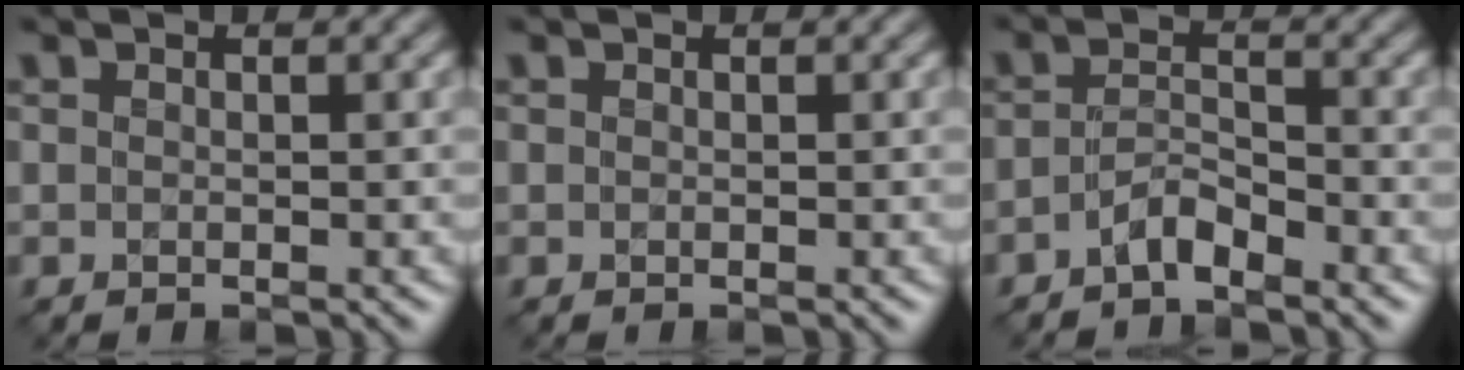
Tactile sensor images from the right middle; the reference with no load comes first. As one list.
[{"total": 0.0}, {"total": 2.3, "force": [-1.7, 0.7, 1.4], "torque": [-0.027, 0.008, -0.036]}]